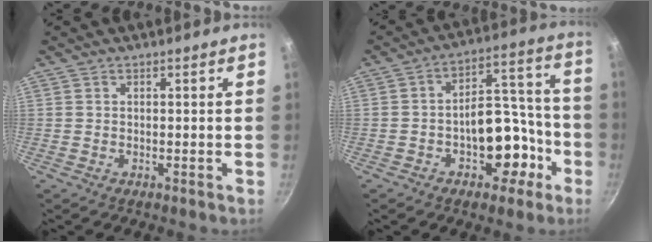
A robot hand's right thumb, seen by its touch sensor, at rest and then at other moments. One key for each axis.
{"total": 13.0, "fx": -5.0, "fy": 8.4, "fz": 8.6, "tx": -0.071, "ty": 0.077, "tz": -0.059}